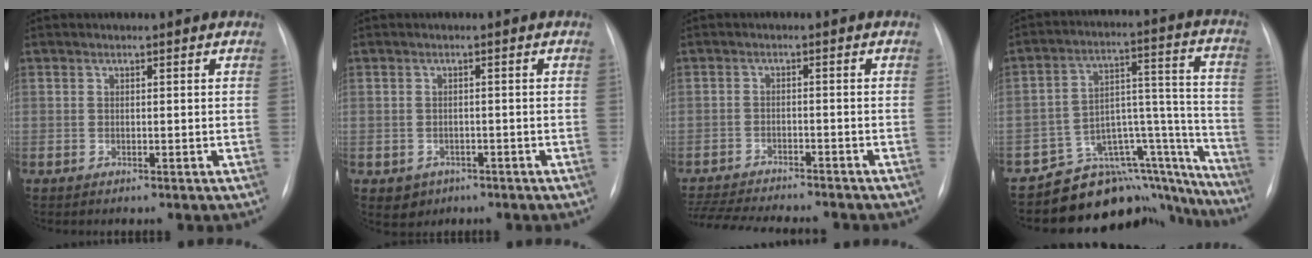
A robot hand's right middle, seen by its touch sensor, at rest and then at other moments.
{"total": 3.1, "force": [-1.6, 2.6, 0.5], "torque": [-0.004, 0.008, -0.015]}
{"total": 14.9, "force": [-13.5, 2.4, 5.9], "torque": [-0.123, -0.015, -0.193]}
{"total": 17.6, "force": [-15.8, 6.8, 4.0], "torque": [-0.016, 0.091, -0.222]}